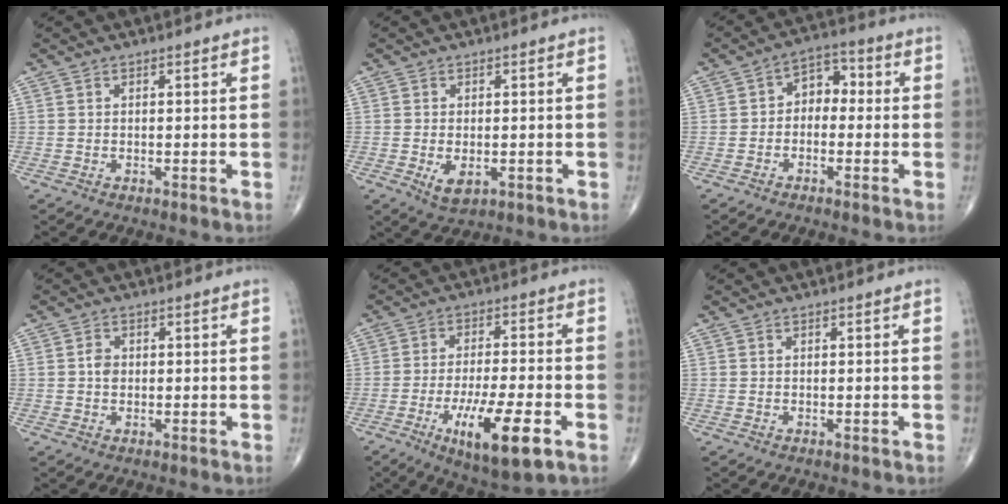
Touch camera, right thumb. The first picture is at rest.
{"total": 3.9, "force": [-1.0, 2.1, 3.1], "torque": [-0.050, -0.007, -0.008]}
{"total": 5.7, "force": [-0.5, 4.2, 3.9], "torque": [-0.032, 0.029, -0.026]}
{"total": 2.1, "force": [0.1, 1.7, 1.3], "torque": [-0.017, 0.005, 0.000]}
{"total": 13.6, "force": [-5.5, 3.3, 12.0], "torque": [-0.209, 0.001, -0.084]}
{"total": 0.0}